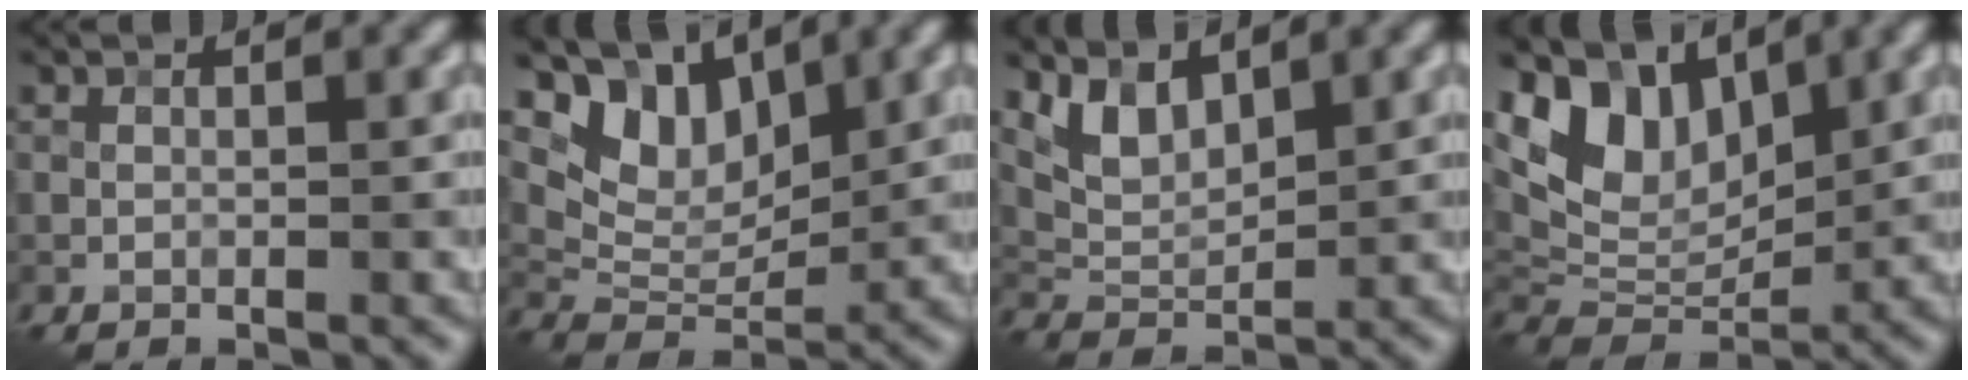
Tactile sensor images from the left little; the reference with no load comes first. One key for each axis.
{"total": 6.7, "fx": 4.1, "fy": 3.9, "fz": 3.6, "tx": -0.064, "ty": -0.009, "tz": 0.071}
{"total": 3.7, "fx": 2.3, "fy": 1.8, "fz": 2.2, "tx": -0.051, "ty": -0.010, "tz": 0.049}
{"total": 7.9, "fx": 4.2, "fy": 4.9, "fz": 4.5, "tx": -0.086, "ty": -0.004, "tz": 0.073}